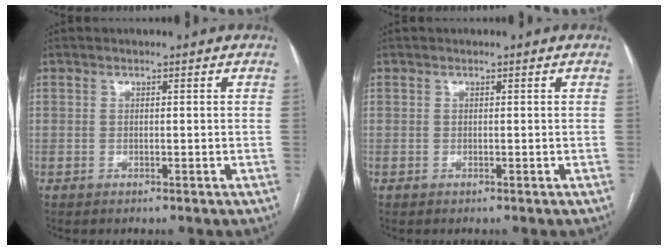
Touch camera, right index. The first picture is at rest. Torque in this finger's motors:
{"motor_torque": [0.00, 0.00, 0.00, 0.00]}